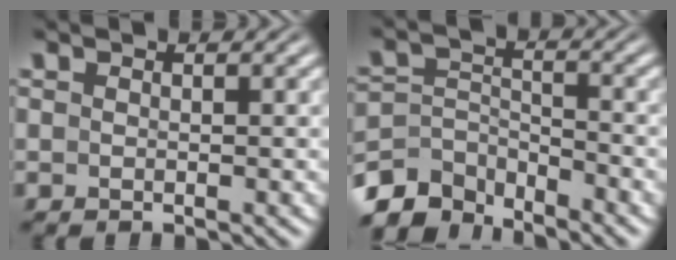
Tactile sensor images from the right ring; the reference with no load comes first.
{"total": 6.7, "force": [-4.9, 3.7, 2.6], "torque": [-0.059, -0.038, -0.071]}